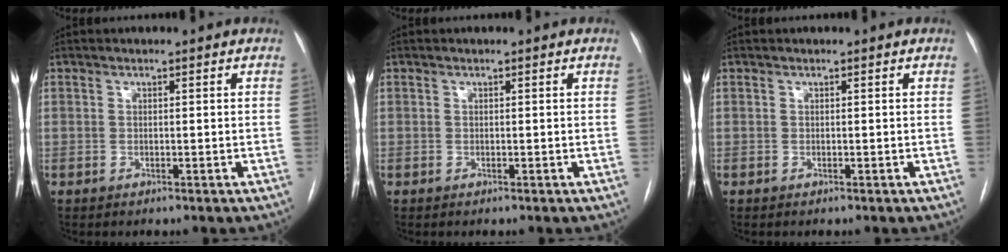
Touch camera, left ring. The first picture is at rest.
{"total": 0.0}
{"total": 0.0}